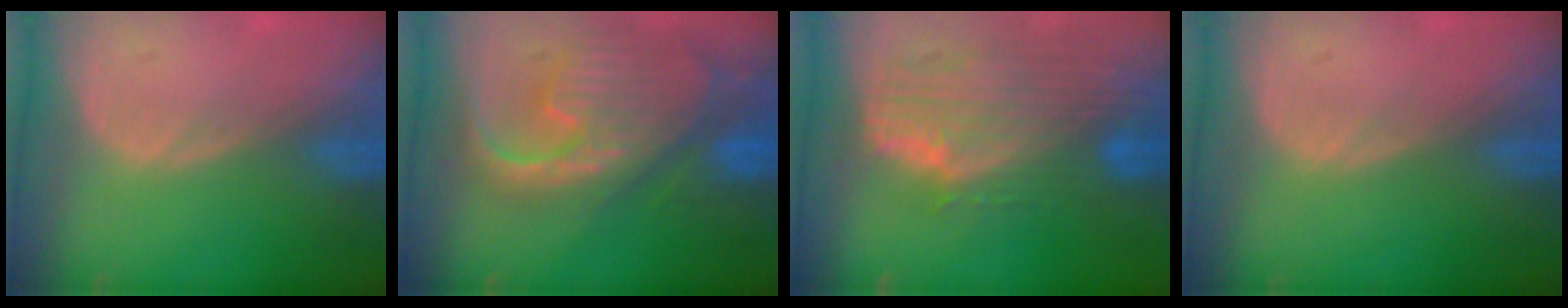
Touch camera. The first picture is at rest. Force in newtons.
{"total": 12.5, "press": 10.7, "slide": 6.5}
{"total": 10.6, "press": 9.2, "slide": 5.4}
{"total": 0.0}